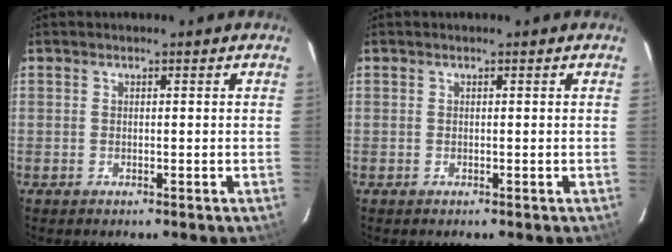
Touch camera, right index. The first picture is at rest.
{"total": 0.0}